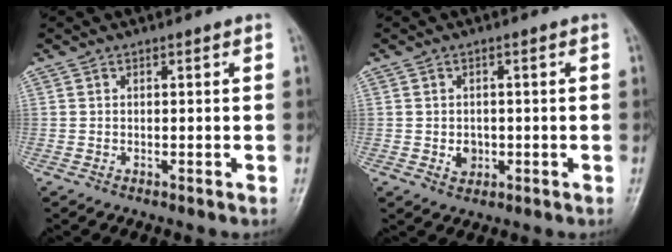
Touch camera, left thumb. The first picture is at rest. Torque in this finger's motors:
{"motor_torque": [-0.11, 0.15, 0.08, 0.02, 0.00]}